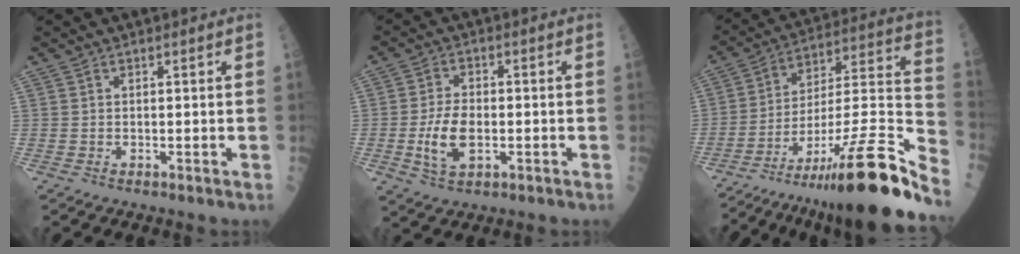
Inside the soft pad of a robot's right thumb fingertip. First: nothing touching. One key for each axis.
{"total": 7.6, "fx": -1.6, "fy": 3.9, "fz": 6.3, "tx": -0.117, "ty": 0.004, "tz": -0.027}
{"total": 31.1, "fx": -21.0, "fy": 4.0, "fz": 22.6, "tx": -0.284, "ty": 0.073, "tz": -0.333}